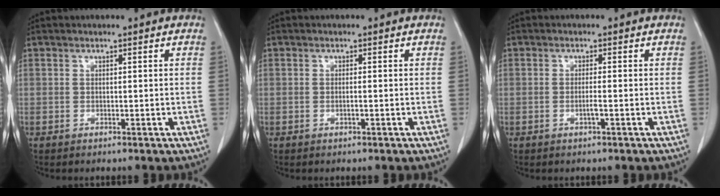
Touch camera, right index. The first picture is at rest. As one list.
[{"total": 0.6, "force": [-0.2, 0.0, 0.6], "torque": [-0.014, 0.000, -0.003]}, {"total": 1.4, "force": [-0.5, -0.1, 1.3], "torque": [-0.028, -0.002, -0.009]}]